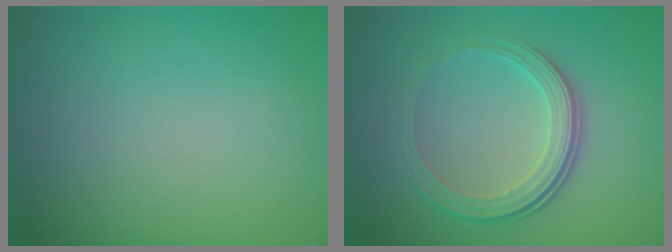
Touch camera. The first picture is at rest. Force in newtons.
{"total": 4.2, "press": 2.8, "slide": 3.1}